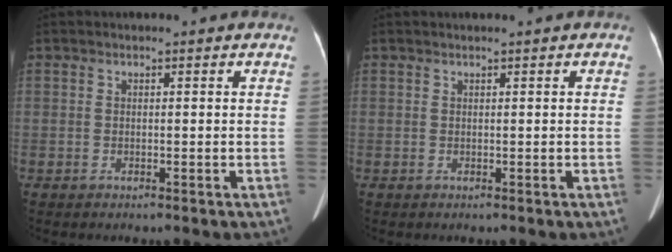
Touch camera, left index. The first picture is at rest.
{"total": 0.0}